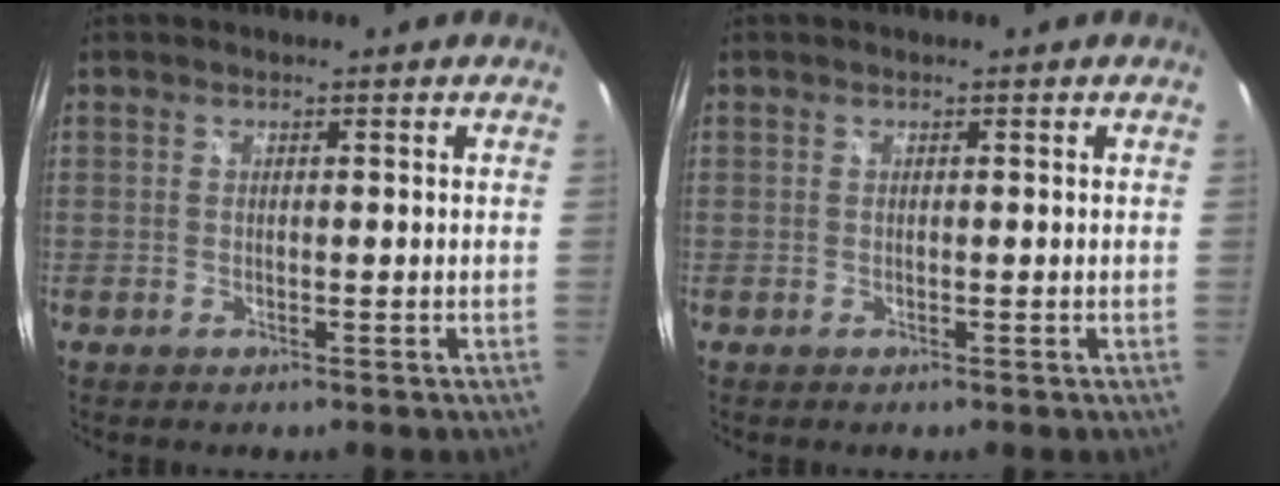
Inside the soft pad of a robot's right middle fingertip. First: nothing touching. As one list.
[{"total": 0.0}]